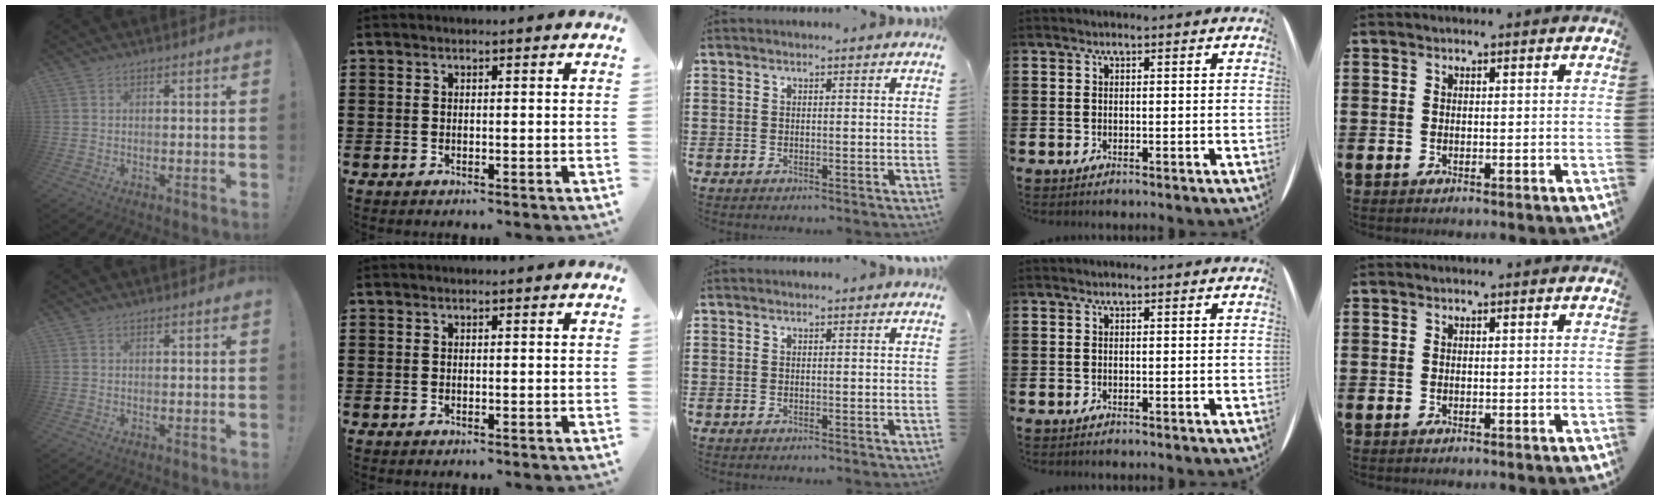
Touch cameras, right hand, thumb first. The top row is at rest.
{}